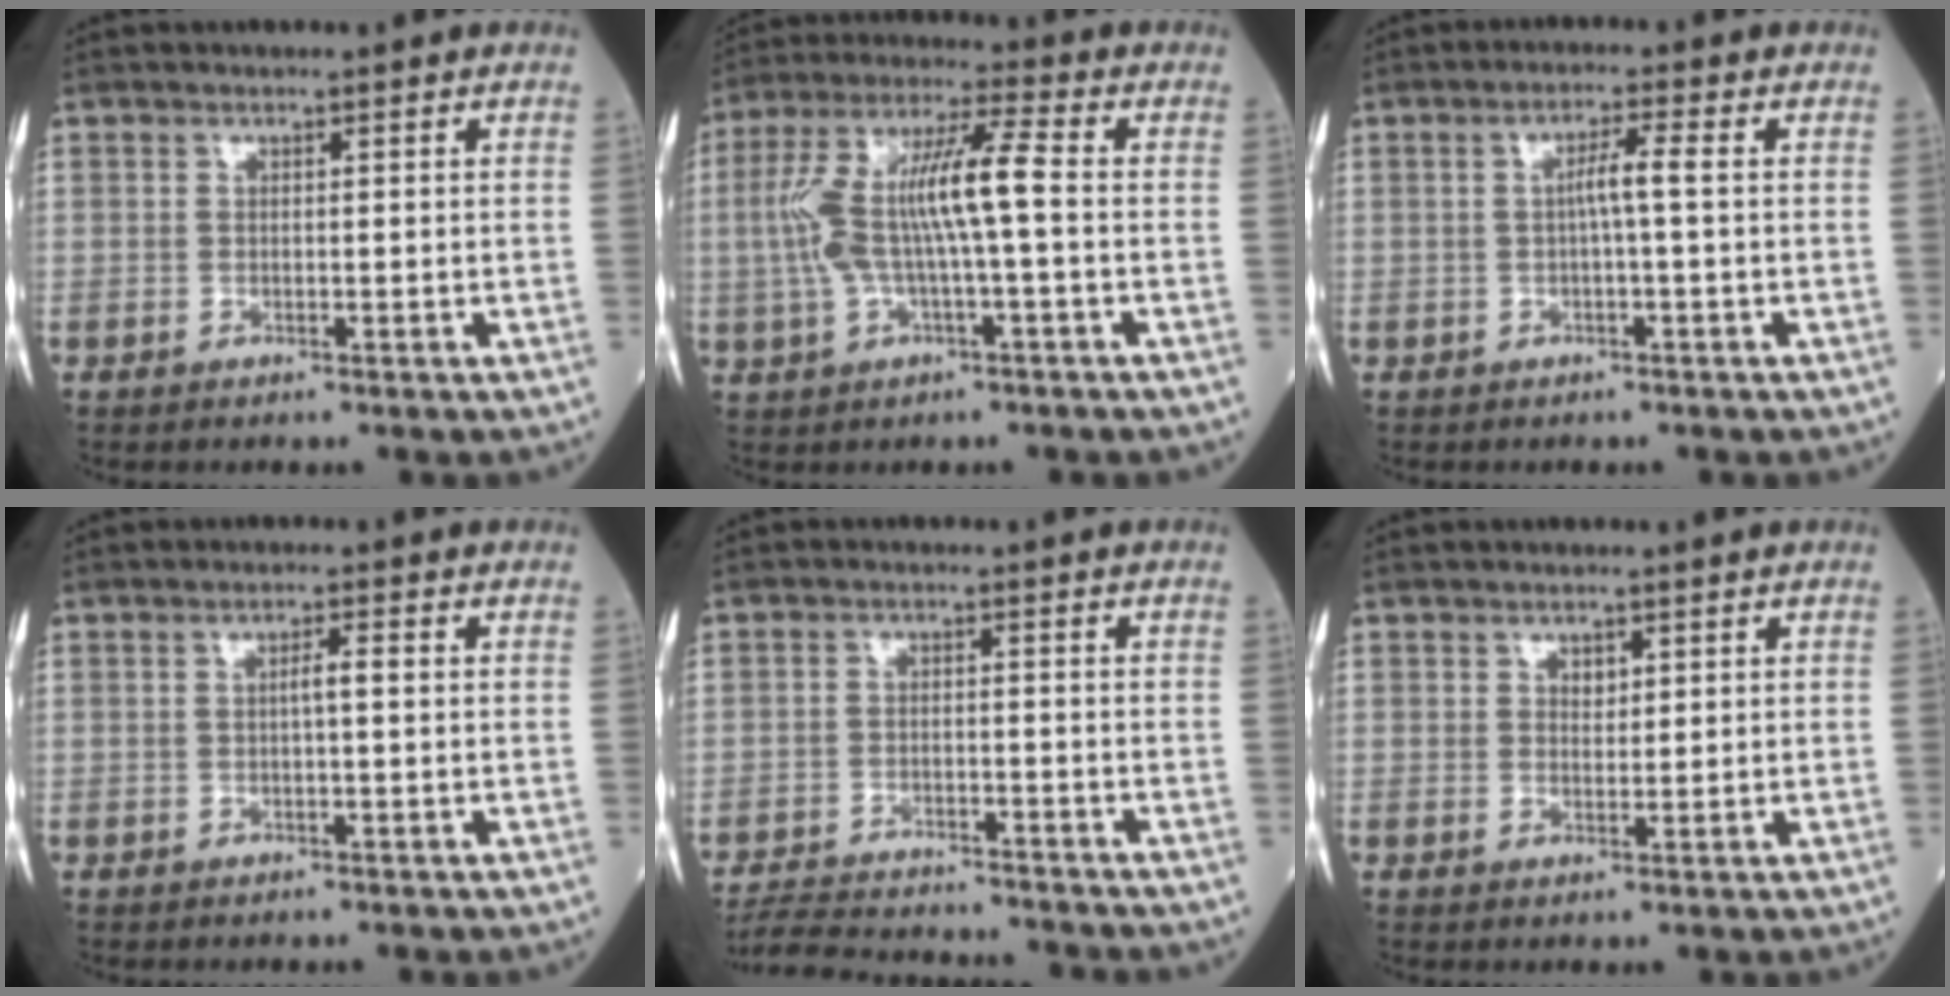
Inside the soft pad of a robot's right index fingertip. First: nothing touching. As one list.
[{"total": 11.3, "force": [-0.4, 1.3, 11.2], "torque": [-0.229, 0.025, -0.010]}, {"total": 3.0, "force": [0.0, -0.3, 3.0], "torque": [-0.052, 0.005, -0.001]}, {"total": 1.8, "force": [0.0, 0.1, 1.8], "torque": [-0.029, 0.004, 0.000]}, {"total": 12.4, "force": [-11.8, 1.5, 3.6], "torque": [-0.065, -0.003, -0.174]}, {"total": 1.4, "force": [0.7, 0.9, 0.8], "torque": [-0.008, -0.003, 0.012]}]